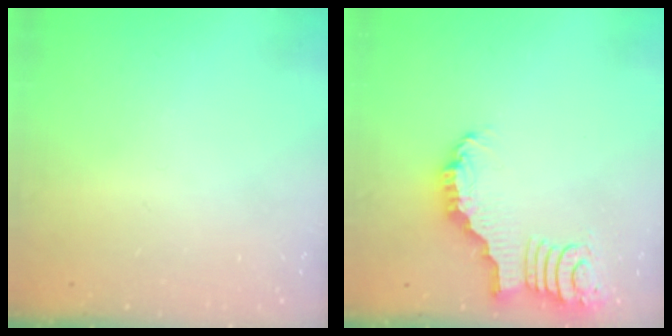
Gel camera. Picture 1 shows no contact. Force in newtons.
{"total": 3.1, "press": 3.1, "slide": 0.3}